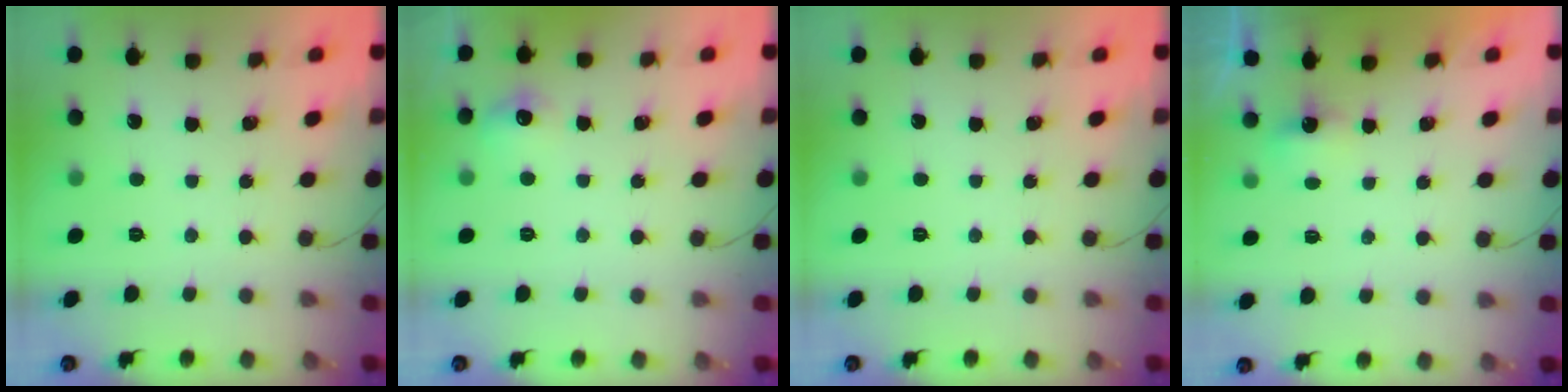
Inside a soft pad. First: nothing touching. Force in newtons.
{"total": 6.9, "press": 6.7, "slide": 1.4}
{"total": 0.0}
{"total": 2.7, "press": 2.6, "slide": 0.6}